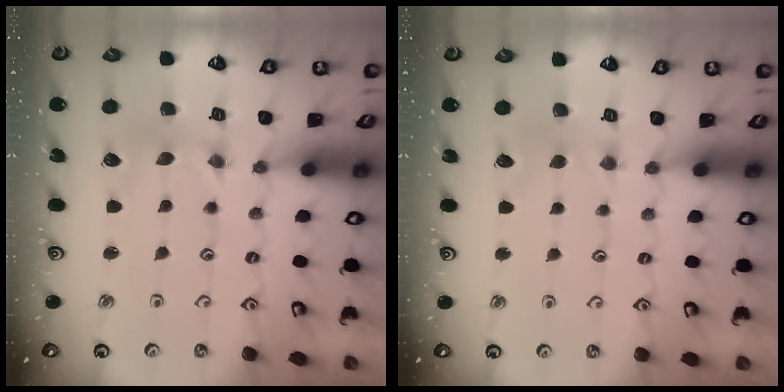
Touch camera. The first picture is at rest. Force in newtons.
{"total": 2.4, "press": 2.4, "slide": 0.5}